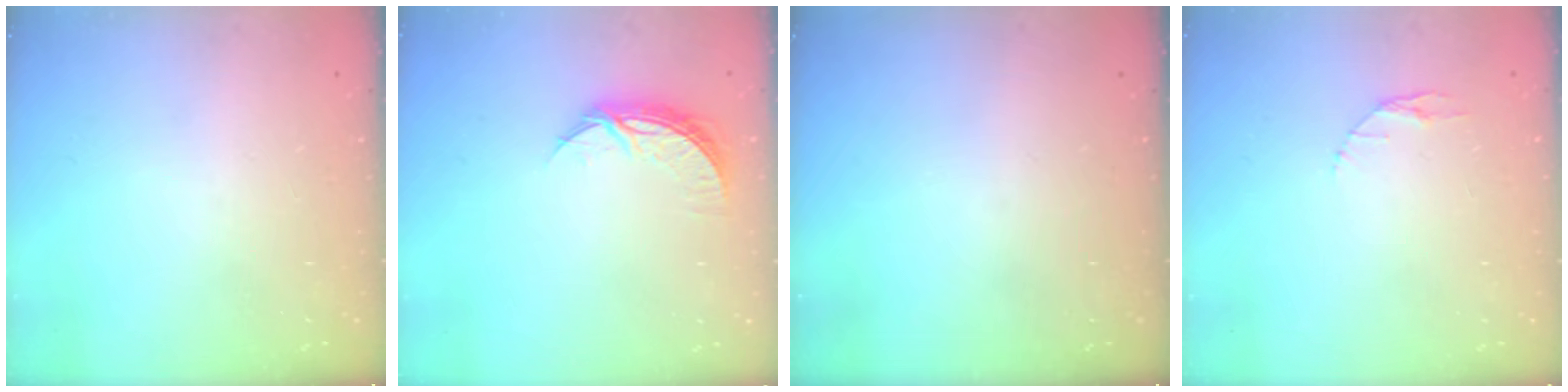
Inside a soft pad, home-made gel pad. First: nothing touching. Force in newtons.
{"total": 6.8, "press": 6.8, "slide": 0.3}
{"total": 0.0}
{"total": 2.9, "press": 2.9, "slide": 0.4}